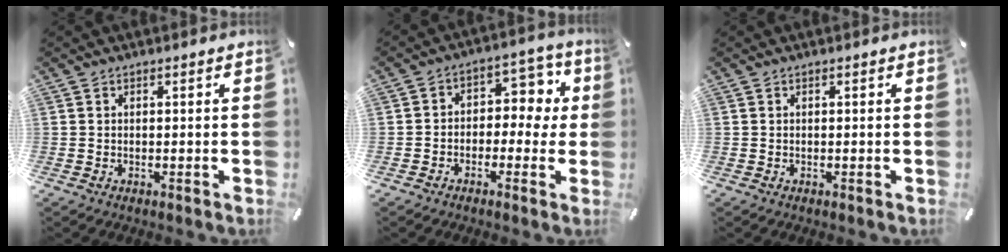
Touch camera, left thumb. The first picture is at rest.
{"total": 7.3, "force": [0.2, 5.9, 4.3], "torque": [-0.054, 0.003, -0.002]}
{"total": 0.0}